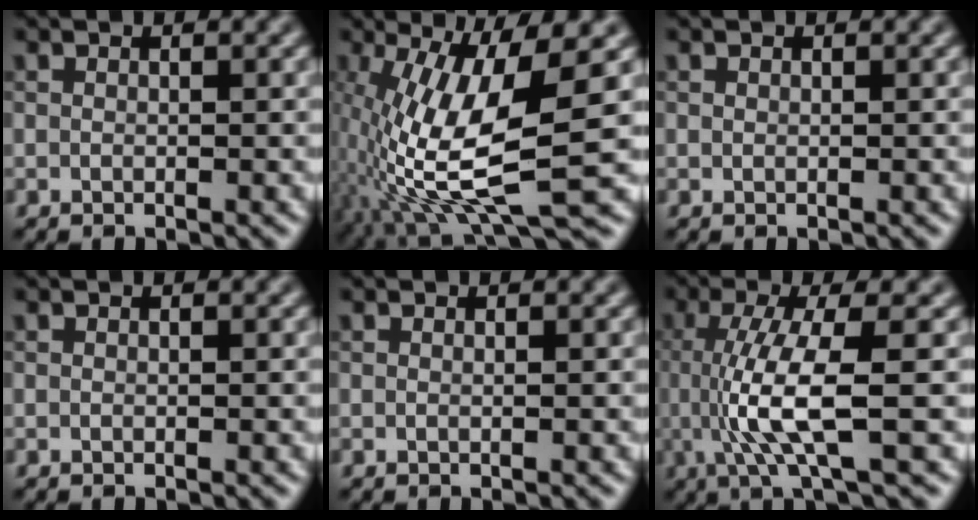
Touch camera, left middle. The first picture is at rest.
{"total": 10.9, "force": [-2.2, 3.0, 10.3], "torque": [-0.215, -0.006, -0.038]}
{"total": 0.0}
{"total": 0.0}
{"total": 0.0}
{"total": 6.6, "force": [-0.5, 1.4, 6.4], "torque": [-0.135, -0.006, -0.005]}